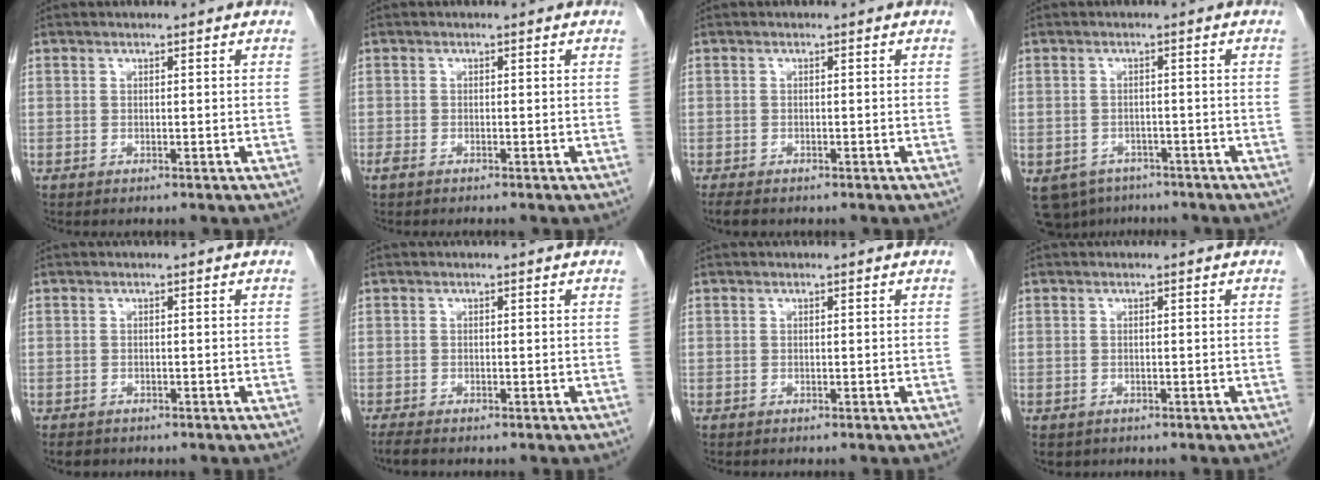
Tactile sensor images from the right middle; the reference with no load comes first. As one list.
[{"total": 1.2, "force": [-0.9, 0.4, 0.7], "torque": [-0.017, -0.003, -0.017]}, {"total": 2.5, "force": [-2.0, 0.9, 1.3], "torque": [-0.029, -0.008, -0.026]}, {"total": 7.3, "force": [-4.9, 5.2, 1.6], "torque": [-0.033, 0.000, -0.064]}, {"total": 2.0, "force": [-1.6, 1.1, 0.6], "torque": [-0.016, -0.002, -0.020]}, {"total": 1.6, "force": [-1.3, 0.3, 0.9], "torque": [-0.025, -0.007, -0.023]}, {"total": 0.0}, {"total": 1.9, "force": [-1.1, 1.4, 0.6], "torque": [-0.014, -0.001, -0.011]}]